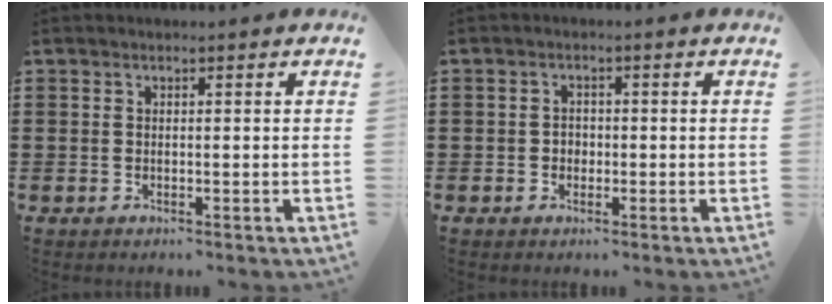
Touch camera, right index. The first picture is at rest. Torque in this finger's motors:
{"motor_torque": [0.21, 0.16, 0.15, 0.03]}